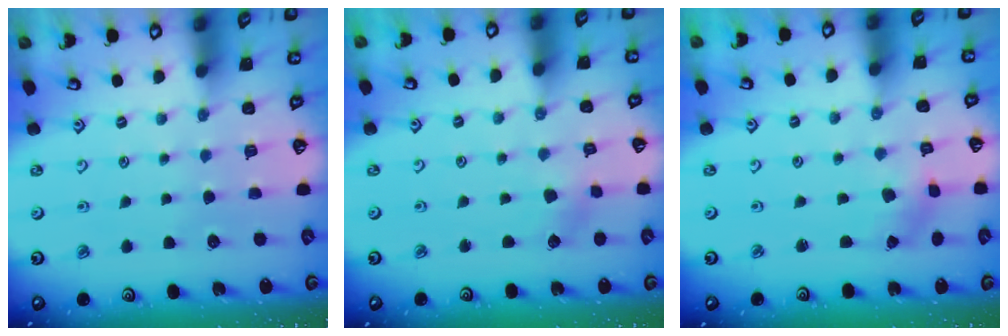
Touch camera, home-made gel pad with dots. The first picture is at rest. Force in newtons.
{"total": 1.8, "press": 1.8, "slide": 0.4}
{"total": 1.1, "press": 1.1, "slide": 0.2}